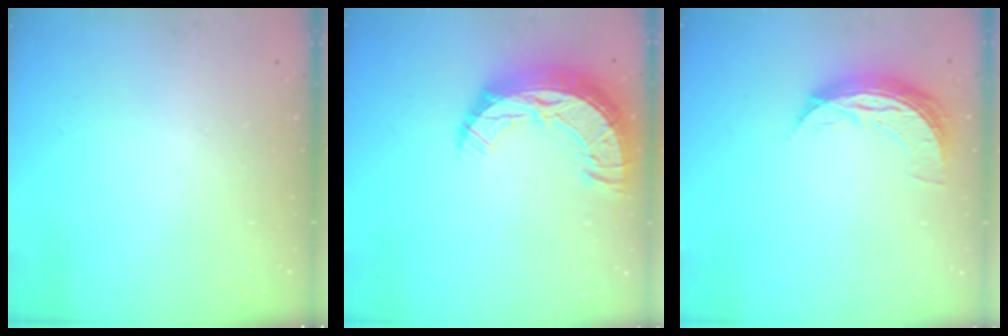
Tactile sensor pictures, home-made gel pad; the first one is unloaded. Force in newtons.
{"total": 14.4, "press": 14.3, "slide": 1.2}
{"total": 8.3, "press": 8.3, "slide": 0.5}